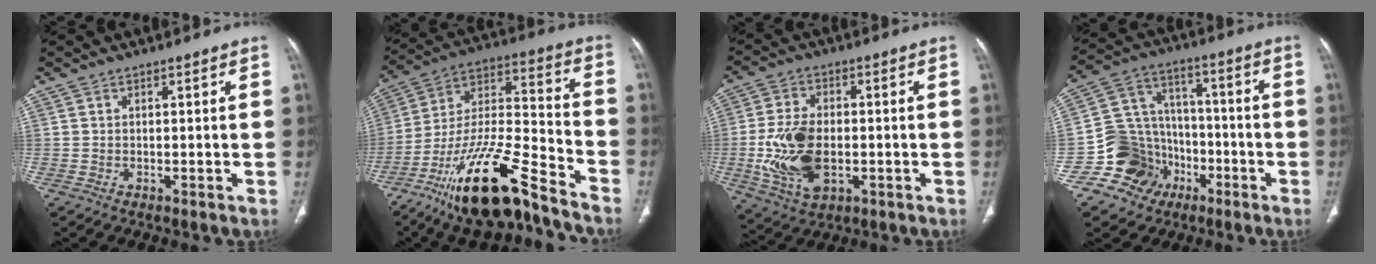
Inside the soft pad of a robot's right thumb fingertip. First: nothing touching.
{"total": 22.2, "force": [-15.7, 5.7, 14.6], "torque": [-0.292, 0.076, -0.279]}
{"total": 13.4, "force": [-2.1, 7.9, 10.5], "torque": [-0.206, 0.000, -0.029]}
{"total": 13.6, "force": [-6.1, 11.8, 3.0], "torque": [-0.009, 0.082, -0.097]}